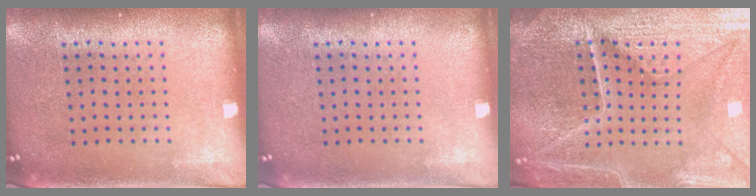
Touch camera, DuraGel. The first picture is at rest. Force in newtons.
{"total": 0.0}
{"total": 6.0, "press": 5.4, "slide": 2.5}